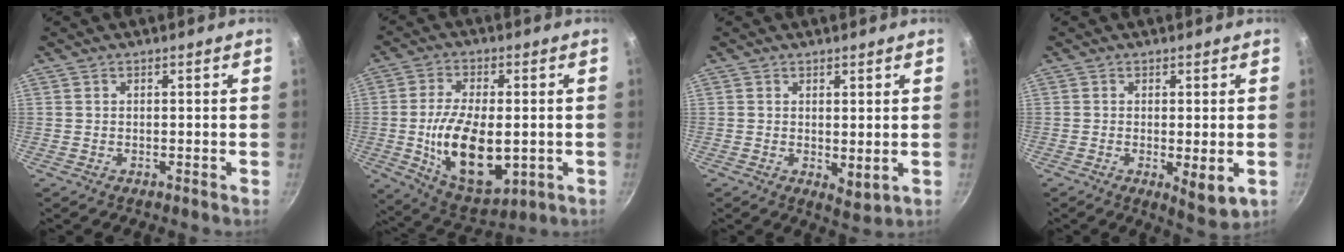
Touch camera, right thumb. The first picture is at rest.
{"total": 16.6, "force": [-1.9, 8.6, 14.0], "torque": [-0.235, -0.004, -0.019]}
{"total": 3.5, "force": [0.9, 1.6, 3.0], "torque": [-0.042, -0.020, 0.014]}
{"total": 5.3, "force": [-0.8, 1.6, 5.0], "torque": [-0.072, -0.016, -0.006]}